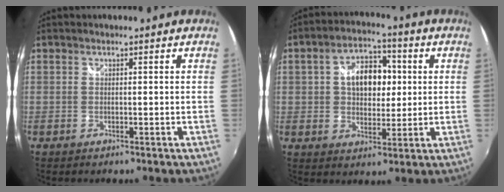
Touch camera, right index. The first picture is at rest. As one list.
[{"total": 10.5, "force": [1.6, 6.9, 7.8], "torque": [-0.135, 0.023, 0.029]}]